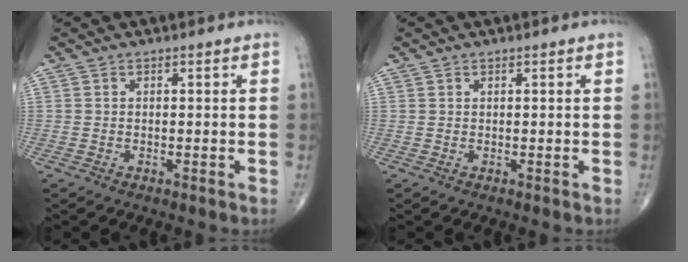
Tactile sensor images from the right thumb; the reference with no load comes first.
{"total": 0.0}